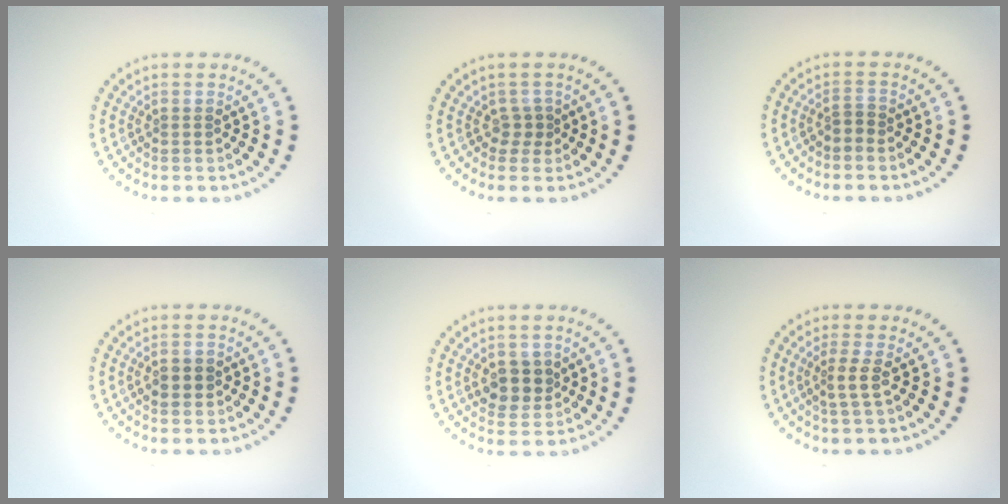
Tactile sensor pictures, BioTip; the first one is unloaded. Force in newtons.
{"total": 1.2, "press": 0.9, "slide": 0.8}
{"total": 1.2, "press": 0.8, "slide": 0.8}
{"total": 2.0, "press": 2.0, "slide": 0.2}
{"total": 2.9, "press": 2.8, "slide": 1.0}
{"total": 1.7, "press": 1.3, "slide": 1.1}